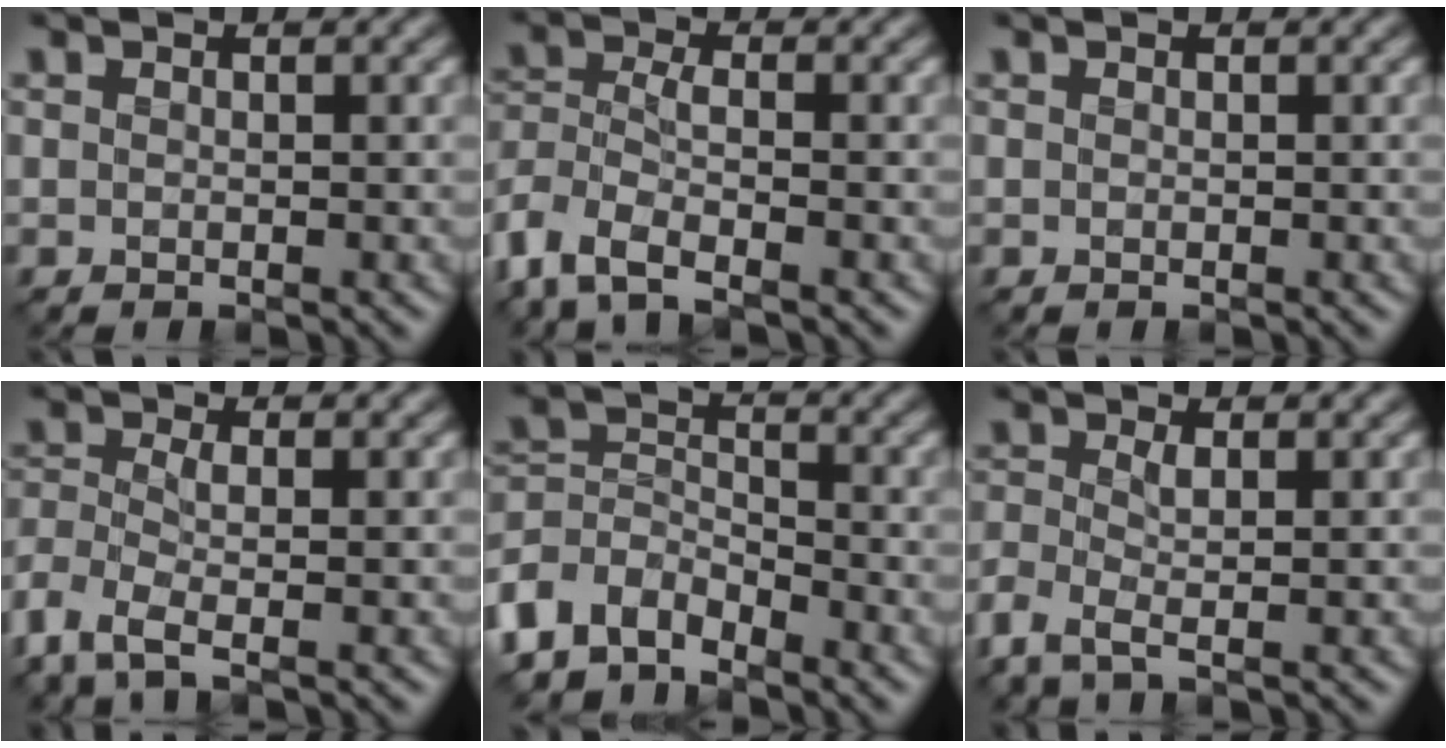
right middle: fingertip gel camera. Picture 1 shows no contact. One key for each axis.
{"total": 5.5, "fx": -3.6, "fy": 2.1, "fz": 3.5, "tx": -0.085, "ty": -0.009, "tz": -0.082}
{"total": 0.0}
{"total": 3.9, "fx": -2.4, "fy": 1.2, "fz": 2.9, "tx": -0.069, "ty": -0.009, "tz": -0.057}
{"total": 5.8, "fx": -4.4, "fy": 3.0, "fz": 2.1, "tx": -0.039, "ty": -0.001, "tz": -0.096}
{"total": 2.7, "fx": -1.2, "fy": 0.9, "fz": 2.2, "tx": -0.063, "ty": -0.007, "tz": -0.030}